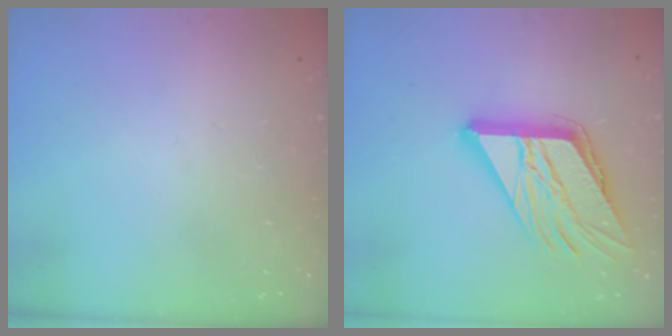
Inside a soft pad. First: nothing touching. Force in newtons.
{"total": 18.0, "press": 17.9, "slide": 2.5}